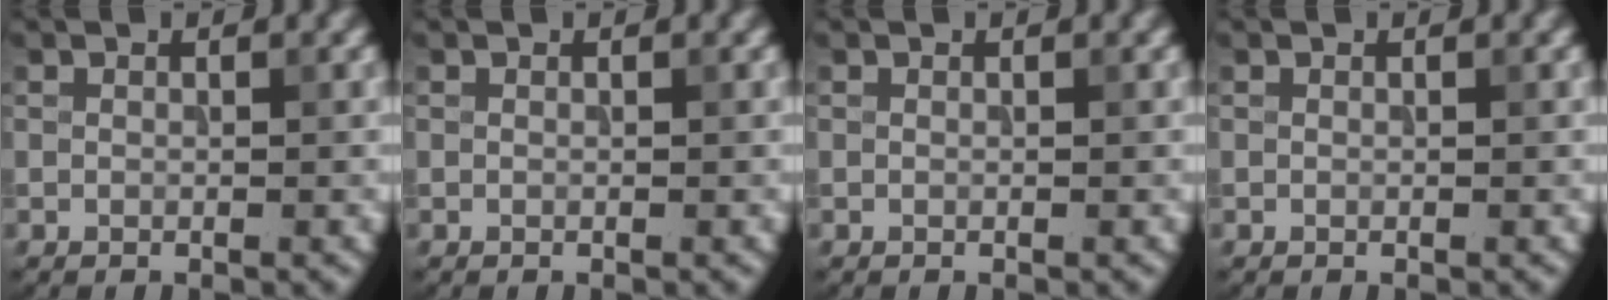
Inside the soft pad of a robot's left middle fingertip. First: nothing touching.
{"total": 0.0}
{"total": 0.0}
{"total": 0.0}